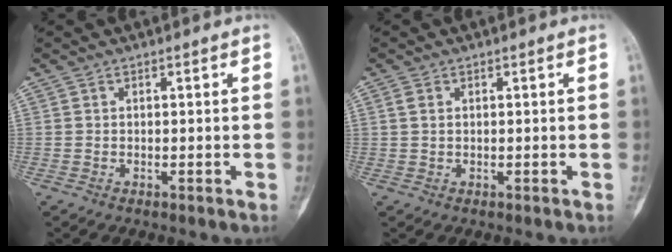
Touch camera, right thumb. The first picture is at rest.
{"total": 1.6, "force": [0.6, 1.0, 1.1], "torque": [-0.028, 0.003, 0.015]}